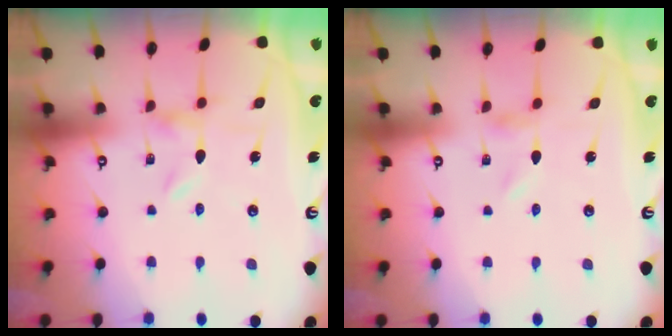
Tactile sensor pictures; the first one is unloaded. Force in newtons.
{"total": 0.8, "press": 0.8, "slide": 0.2}